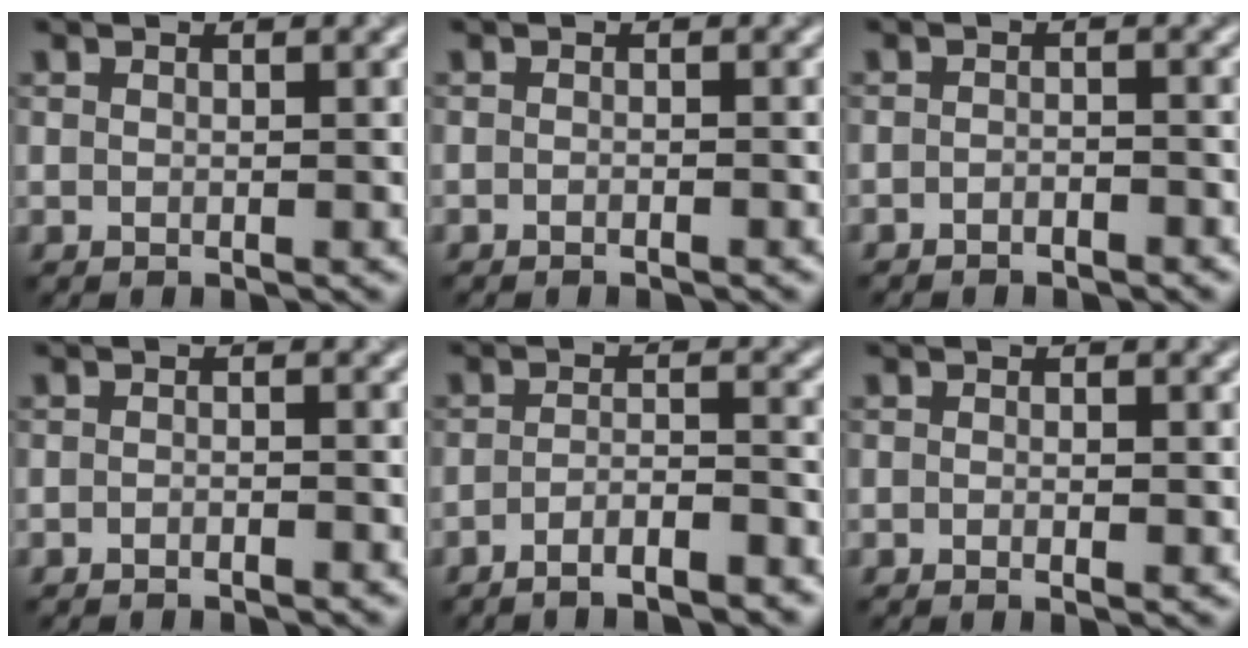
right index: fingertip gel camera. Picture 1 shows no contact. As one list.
[{"total": 0.6, "force": [-0.5, -0.2, 0.1], "torque": [-0.003, 0.000, -0.009]}, {"total": 1.1, "force": [-1.1, 0.1, 0.2], "torque": [-0.004, 0.002, -0.019]}, {"total": 0.8, "force": [-0.8, -0.1, 0.1], "torque": [-0.004, 0.000, -0.014]}, {"total": 3.2, "force": [-2.5, 0.4, 1.9], "torque": [-0.032, 0.005, -0.047]}, {"total": 0.7, "force": [-0.3, 0.1, 0.7], "torque": [-0.012, -0.003, -0.004]}]